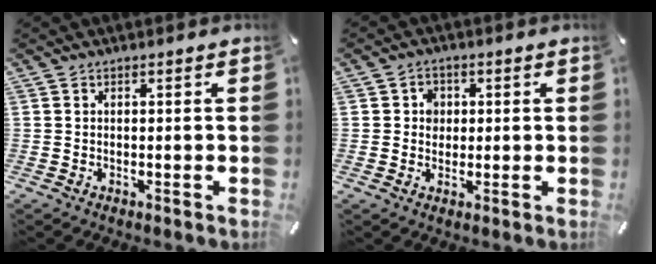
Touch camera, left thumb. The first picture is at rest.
{"total": 3.6, "force": [0.3, 3.5, 1.0], "torque": [-0.010, 0.003, -0.001]}